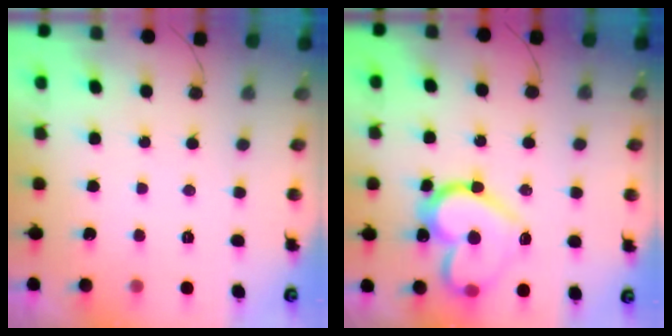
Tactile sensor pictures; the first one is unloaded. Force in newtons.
{"total": 17.6, "press": 17.6, "slide": 1.6}